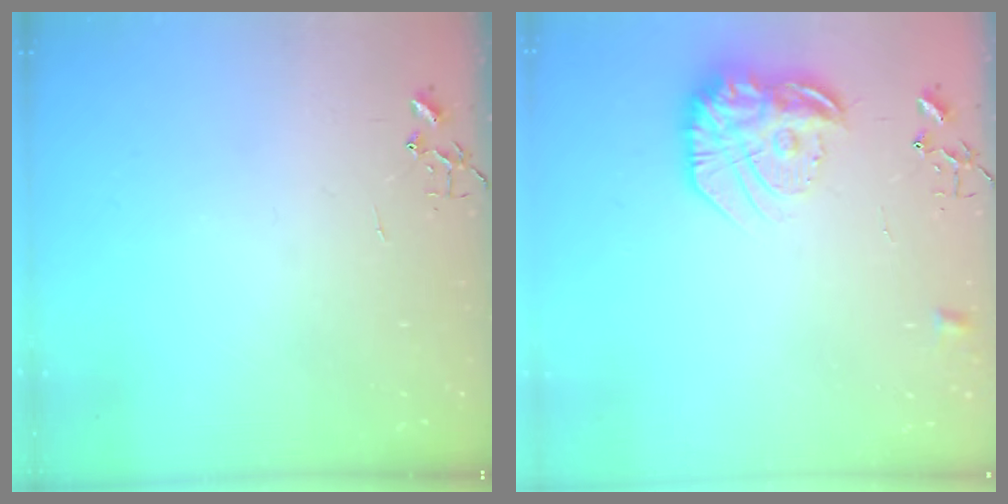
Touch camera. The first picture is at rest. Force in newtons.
{"total": 18.3, "press": 18.2, "slide": 1.3}